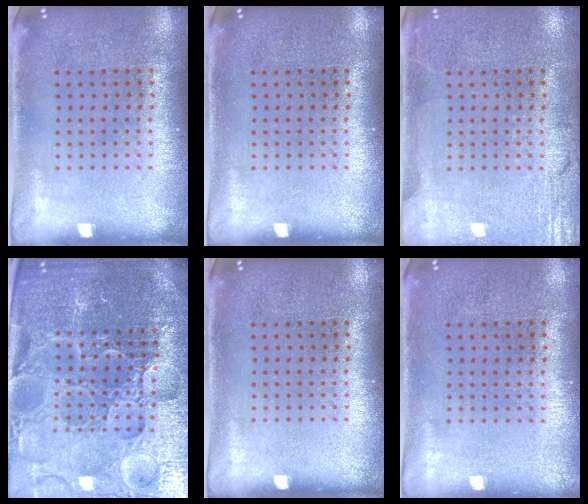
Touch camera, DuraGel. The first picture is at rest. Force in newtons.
{"total": 0.0}
{"total": 3.0, "press": 3.0, "slide": 0.4}
{"total": 5.7, "press": 5.2, "slide": 2.4}
{"total": 0.0}
{"total": 0.0}